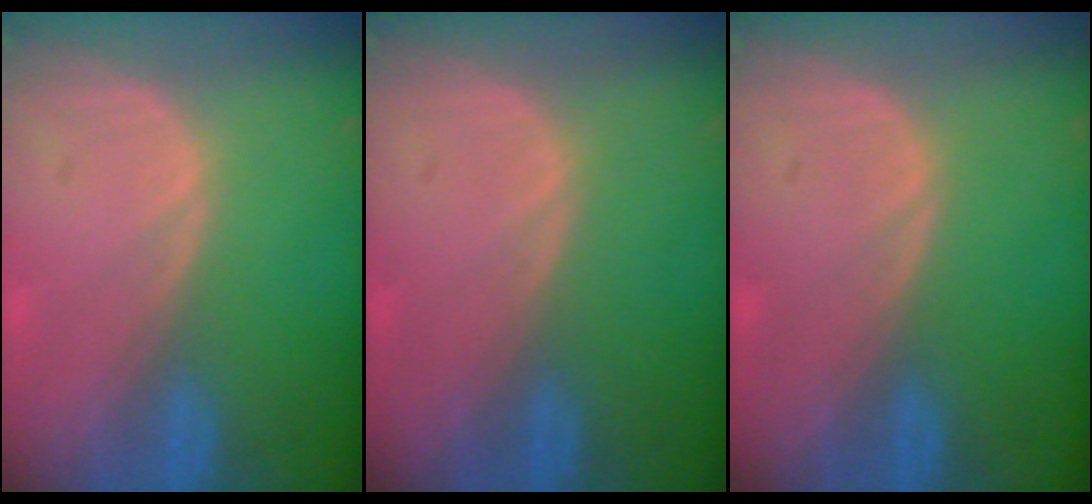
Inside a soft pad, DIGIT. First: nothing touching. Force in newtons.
{"total": 0.0}
{"total": 0.0}